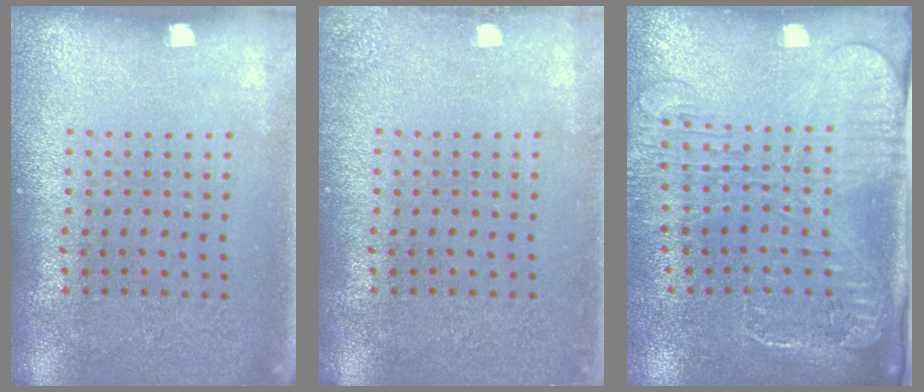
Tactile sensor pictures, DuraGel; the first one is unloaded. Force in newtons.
{"total": 1.1, "press": 1.1, "slide": 0.1}
{"total": 2.6, "press": 2.0, "slide": 1.7}